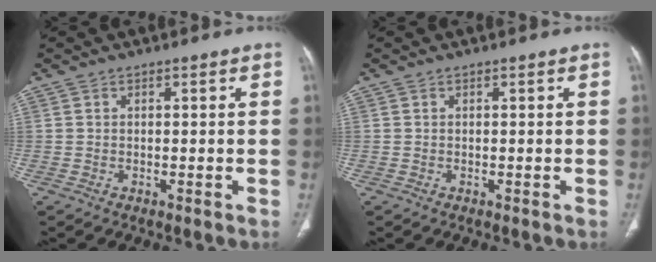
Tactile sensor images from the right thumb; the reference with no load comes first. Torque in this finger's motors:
{"motor_torque": [0.01, 0.01, -0.07, 0.07, 0.00]}